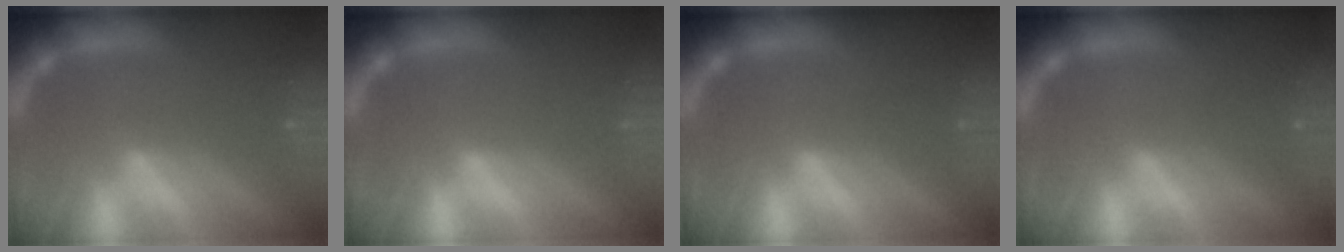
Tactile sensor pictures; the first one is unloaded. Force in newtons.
{"total": 0.0}
{"total": 1.5}
{"total": 2.0}